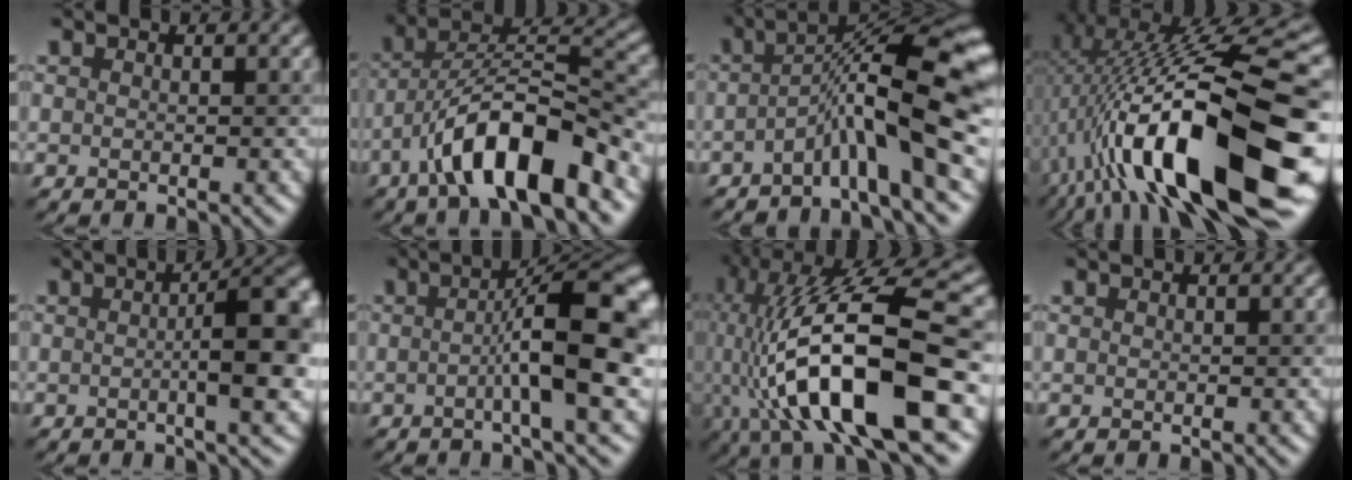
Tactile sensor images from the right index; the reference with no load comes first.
{"total": 10.0, "force": [-5.6, 2.8, 7.8], "torque": [-0.129, 0.020, -0.097]}
{"total": 9.5, "force": [-2.5, 1.5, 9.0], "torque": [-0.129, 0.020, -0.058]}
{"total": 16.9, "force": [-2.8, 4.9, 16.0], "torque": [-0.249, 0.026, -0.042]}
{"total": 6.7, "force": [-0.2, 1.3, 6.6], "torque": [-0.088, 0.006, -0.004]}
{"total": 8.7, "force": [-0.9, 1.5, 8.6], "torque": [-0.120, 0.018, -0.022]}
{"total": 15.6, "force": [-2.7, 4.8, 14.6], "torque": [-0.262, 0.017, -0.049]}
{"total": 0.0}